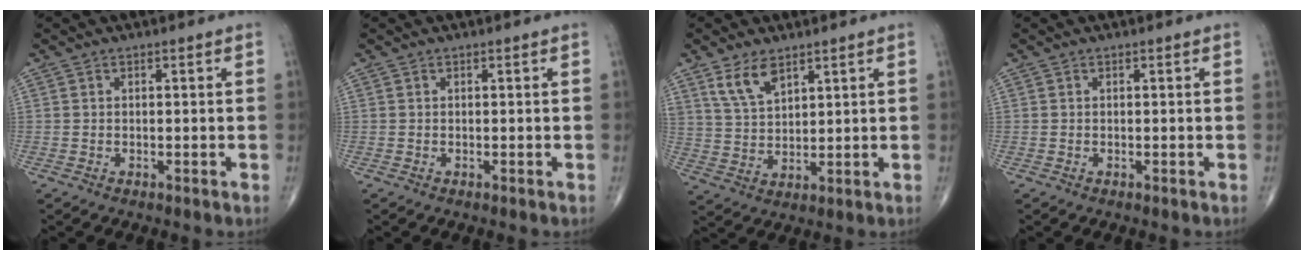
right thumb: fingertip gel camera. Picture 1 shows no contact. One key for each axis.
{"total": 0.0}
{"total": 6.6, "fx": 4.3, "fy": 3.2, "fz": 3.9, "tx": -0.066, "ty": -0.021, "tz": 0.091}
{"total": 0.0}